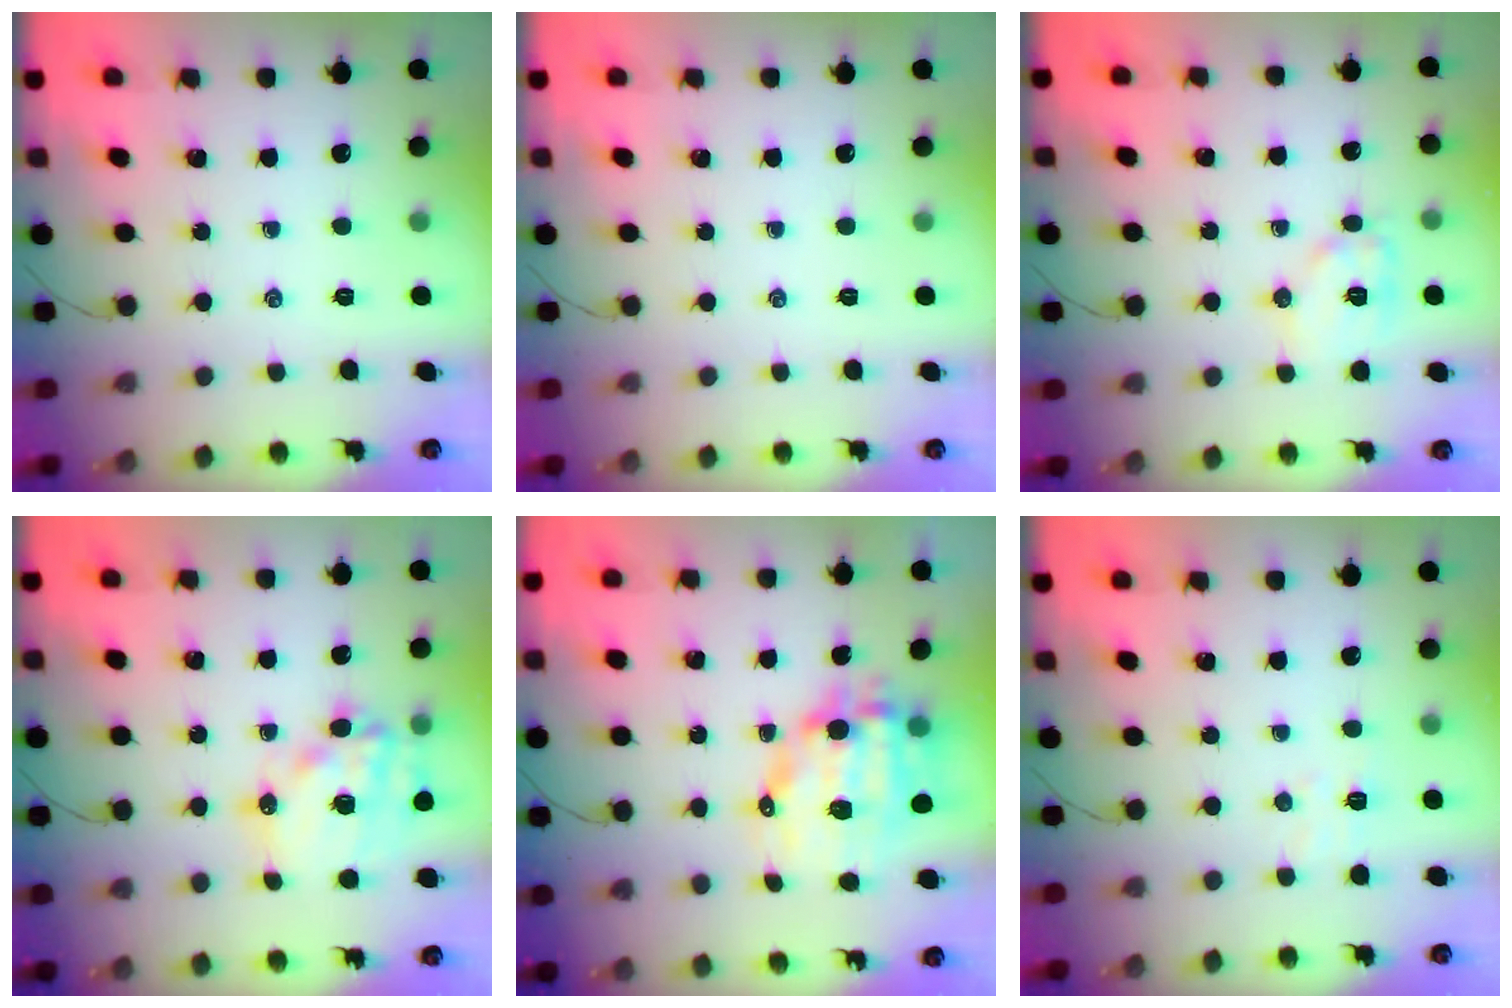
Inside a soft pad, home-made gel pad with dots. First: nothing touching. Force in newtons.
{"total": 0.0}
{"total": 10.3, "press": 10.3, "slide": 0.2}
{"total": 16.2, "press": 15.8, "slide": 3.7}
{"total": 12.8, "press": 12.5, "slide": 2.7}
{"total": 5.4, "press": 5.4, "slide": 0.8}